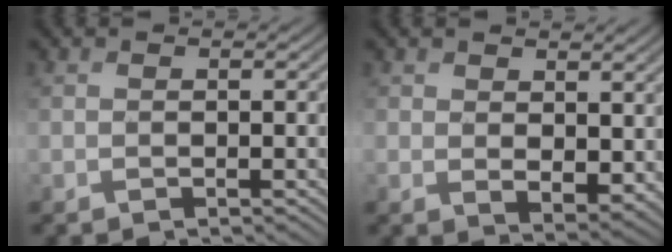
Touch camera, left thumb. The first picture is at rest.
{"total": 3.8, "force": [1.8, 2.3, 2.4], "torque": [-0.045, -0.015, 0.038]}